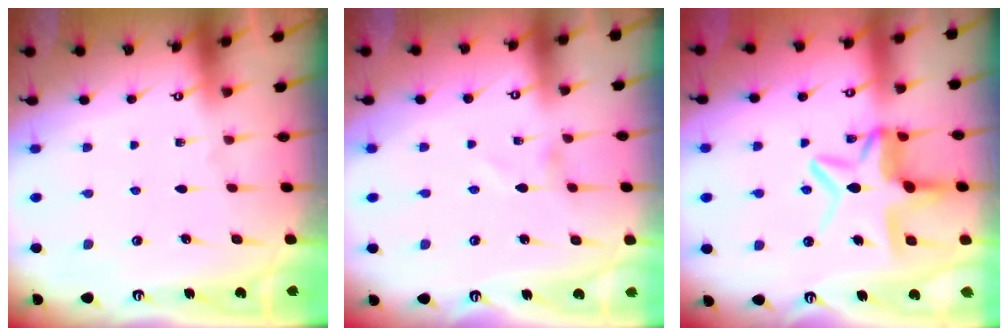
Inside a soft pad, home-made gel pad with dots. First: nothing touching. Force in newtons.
{"total": 0.0}
{"total": 11.1, "press": 11.0, "slide": 1.1}